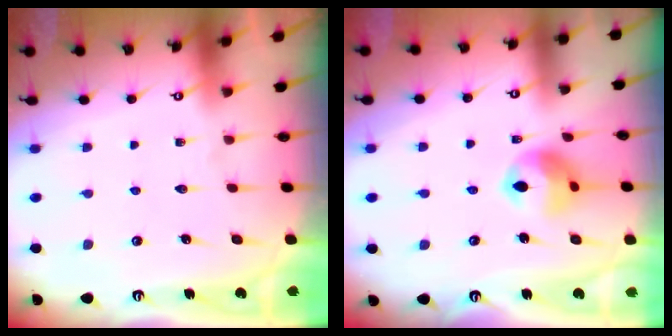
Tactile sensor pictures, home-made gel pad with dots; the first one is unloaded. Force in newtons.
{"total": 10.6, "press": 10.5, "slide": 1.3}